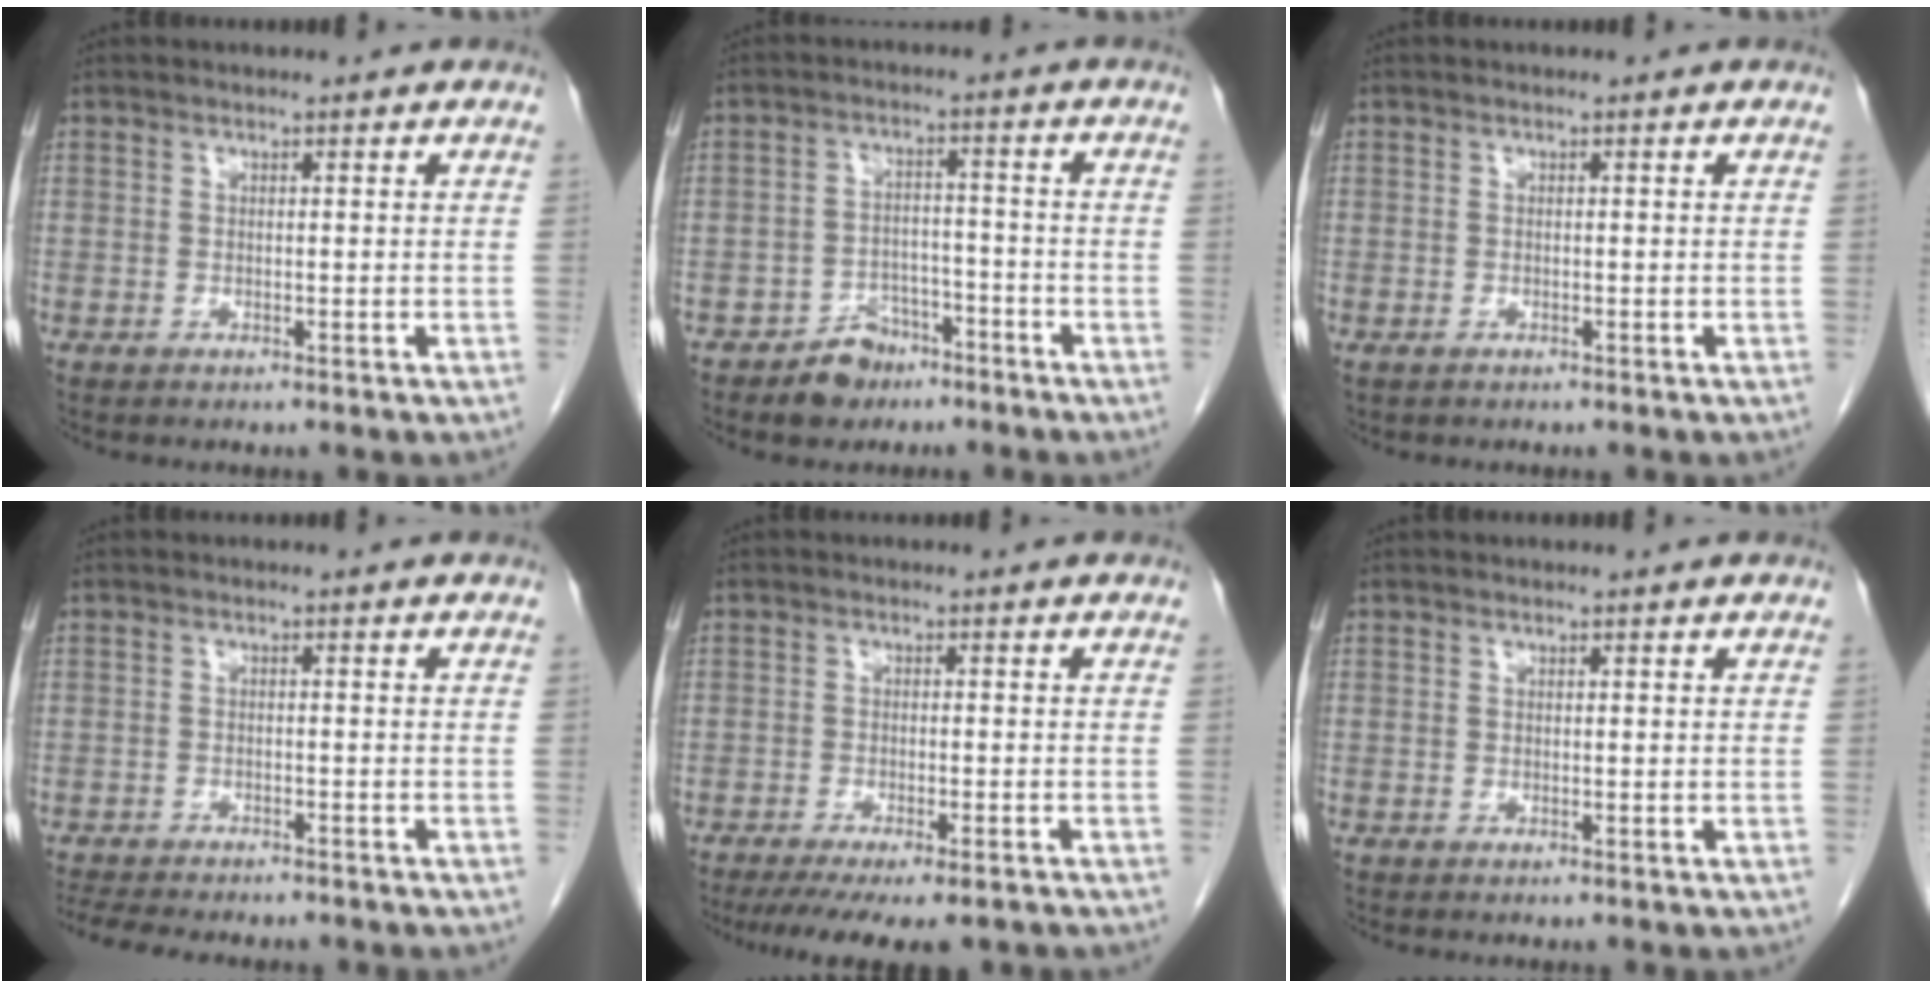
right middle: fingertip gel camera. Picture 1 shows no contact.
{"total": 5.3, "force": [-3.8, 3.4, 1.4], "torque": [-0.024, 0.012, -0.060]}
{"total": 0.7, "force": [-0.5, 0.5, 0.3], "torque": [-0.010, -0.001, -0.003]}
{"total": 11.3, "force": [-9.8, 2.6, 5.0], "torque": [-0.077, -0.004, -0.133]}
{"total": 10.9, "force": [-8.7, 2.4, 6.2], "torque": [-0.090, -0.017, -0.123]}
{"total": 0.0}